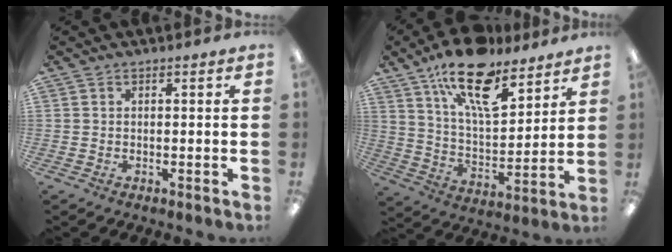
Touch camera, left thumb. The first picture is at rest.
{"total": 18.8, "force": [12.8, 7.6, 11.4], "torque": [-0.186, -0.071, 0.219]}